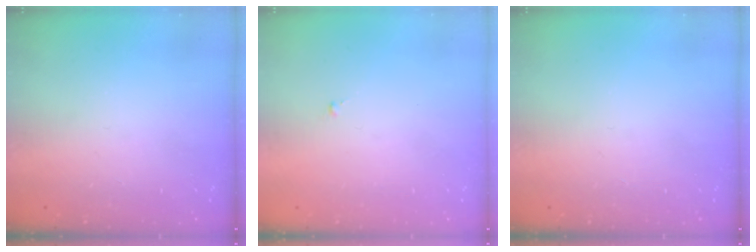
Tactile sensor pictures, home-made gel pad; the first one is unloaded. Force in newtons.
{"total": 0.0}
{"total": 0.0}